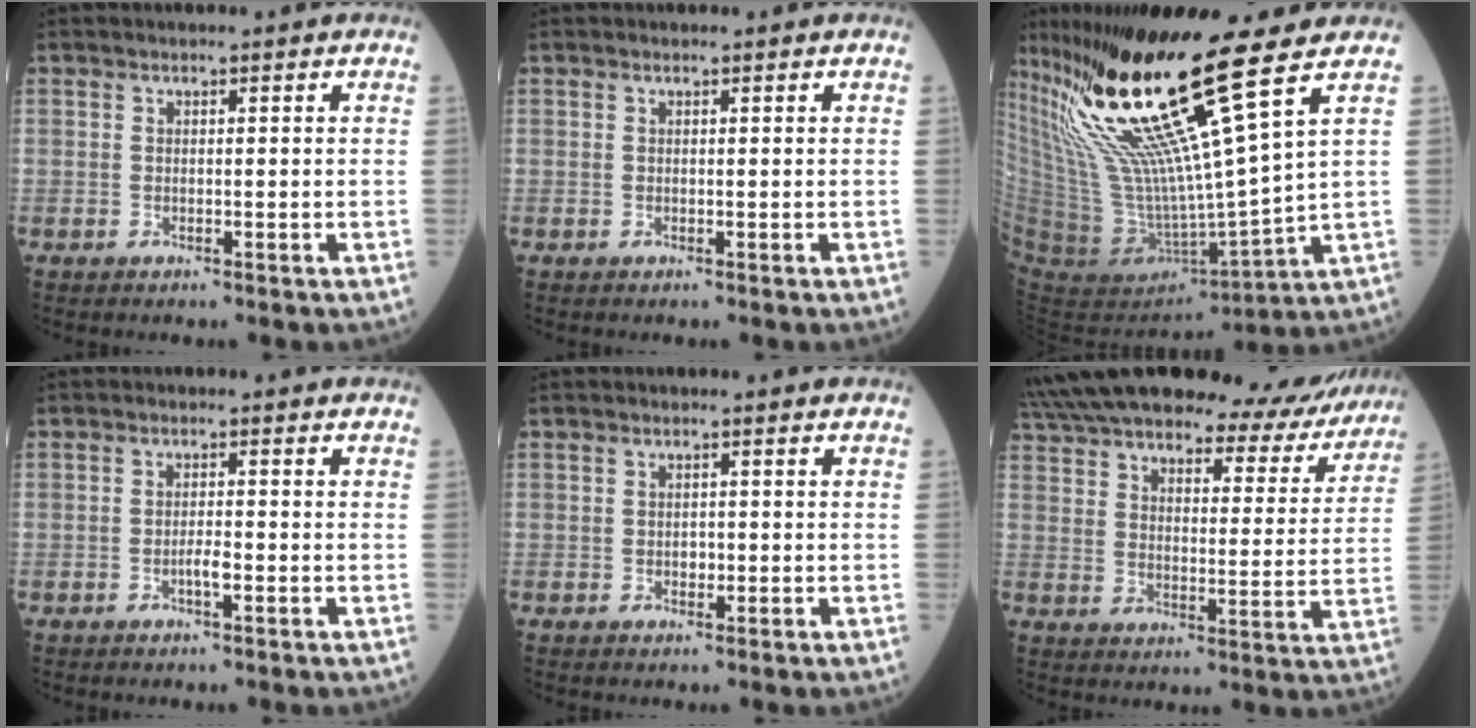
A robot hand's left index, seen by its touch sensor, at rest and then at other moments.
{"total": 0.0}
{"total": 21.8, "force": [13.5, -0.6, 17.1], "torque": [-0.322, -0.025, 0.257]}
{"total": 1.6, "force": [-0.7, 0.2, 1.4], "torque": [-0.027, 0.001, -0.013]}
{"total": 1.0, "force": [-0.1, 0.7, 0.7], "torque": [-0.011, 0.001, -0.002]}
{"total": 26.3, "force": [23.0, 6.8, 10.9], "torque": [-0.185, -0.011, 0.303]}